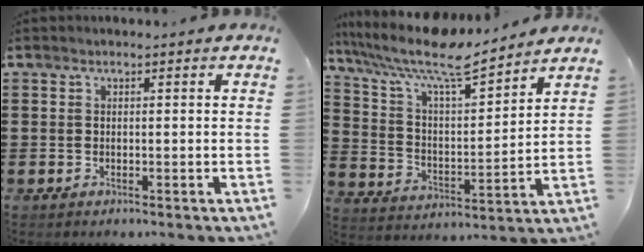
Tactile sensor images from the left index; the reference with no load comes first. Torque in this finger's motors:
{"motor_torque": [1.08, -1.06, 0.68, 0.21]}